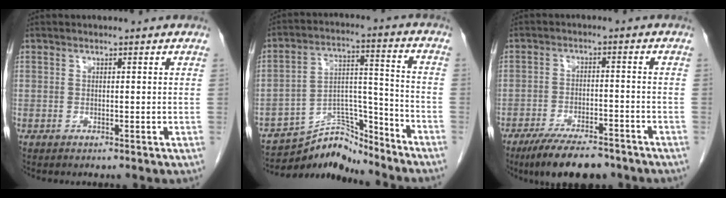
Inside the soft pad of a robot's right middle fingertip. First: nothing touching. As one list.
[{"total": 10.7, "force": [-10.5, 1.7, 0.6], "torque": [-0.001, 0.046, -0.184]}, {"total": 10.2, "force": [-8.1, 3.0, 5.5], "torque": [-0.086, -0.014, -0.131]}]